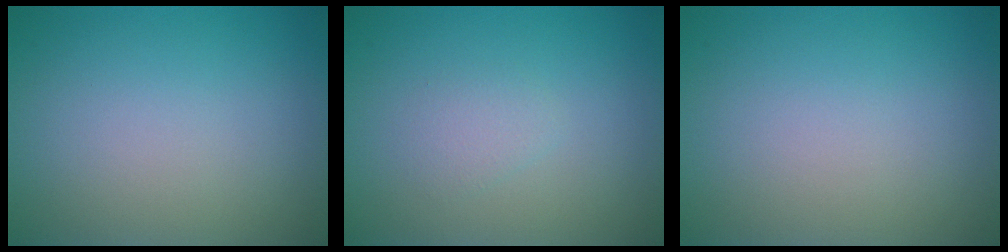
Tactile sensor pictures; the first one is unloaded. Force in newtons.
{"total": 1.1, "press": 1.1, "slide": 0.1}
{"total": 0.0}